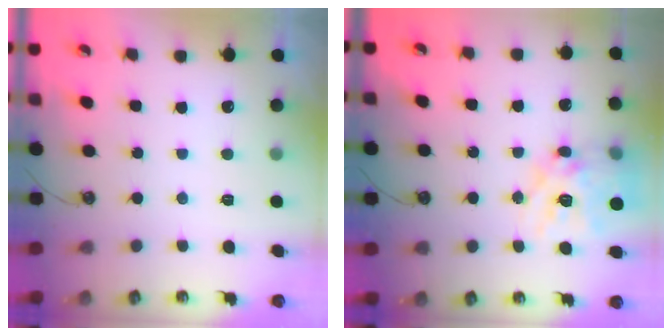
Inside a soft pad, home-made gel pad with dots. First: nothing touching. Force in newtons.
{"total": 16.8, "press": 16.8, "slide": 1.3}